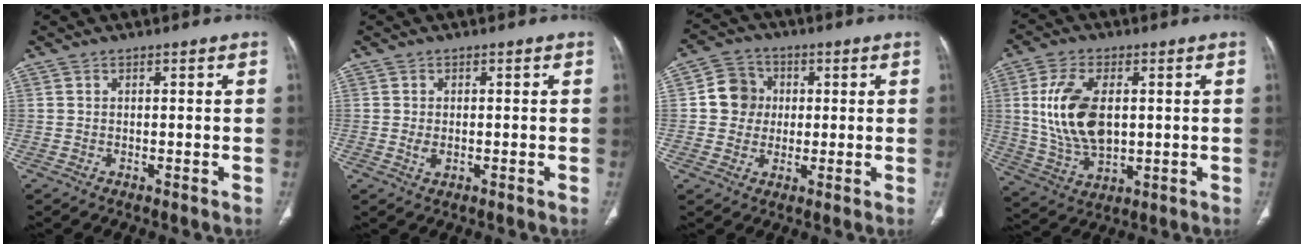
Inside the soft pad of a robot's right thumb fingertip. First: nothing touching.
{"total": 1.7, "force": [-0.2, 1.0, 1.3], "torque": [-0.028, -0.003, -0.003]}
{"total": 7.3, "force": [0.6, 6.9, 2.4], "torque": [-0.010, 0.007, 0.001]}
{"total": 14.3, "force": [1.9, 8.1, 11.6], "torque": [-0.226, -0.008, 0.046]}